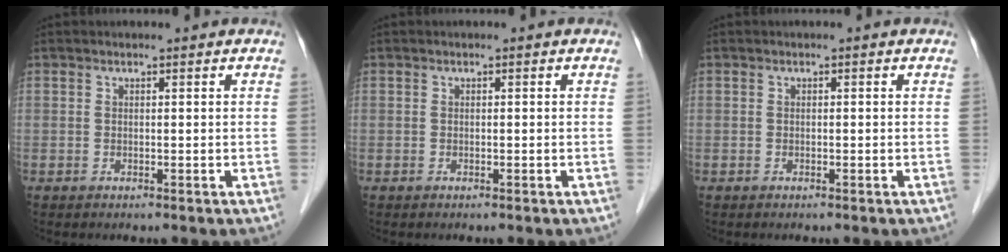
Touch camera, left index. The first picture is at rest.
{"total": 0.0}
{"total": 0.0}